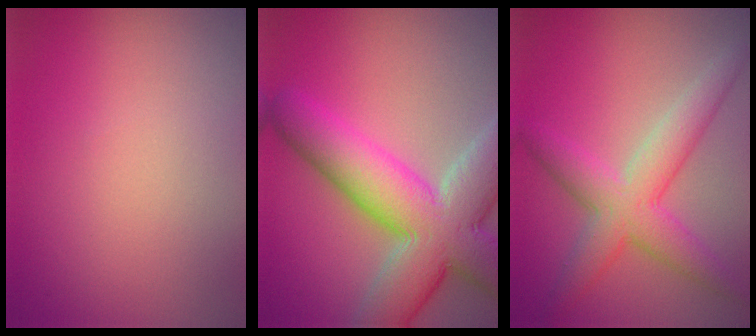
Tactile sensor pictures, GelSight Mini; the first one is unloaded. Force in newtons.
{"total": 11.6, "press": 11.5, "slide": 0.7}
{"total": 5.4, "press": 5.4, "slide": 0.1}